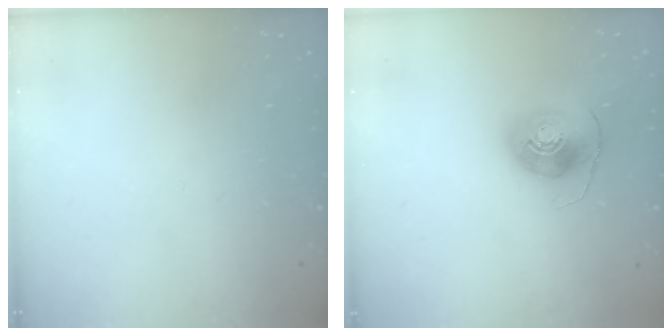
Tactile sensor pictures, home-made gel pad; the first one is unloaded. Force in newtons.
{"total": 9.8, "press": 9.7, "slide": 1.2}